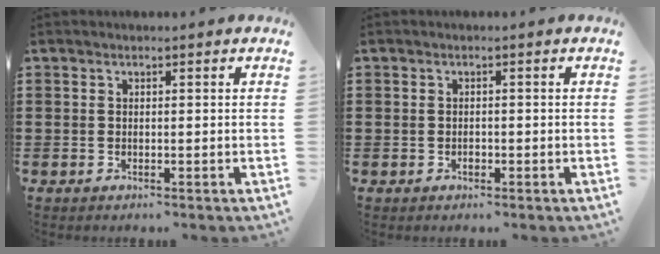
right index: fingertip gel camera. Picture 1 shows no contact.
{"total": 0.8, "force": [-0.3, 0.6, 0.4], "torque": [-0.011, 0.000, -0.005]}